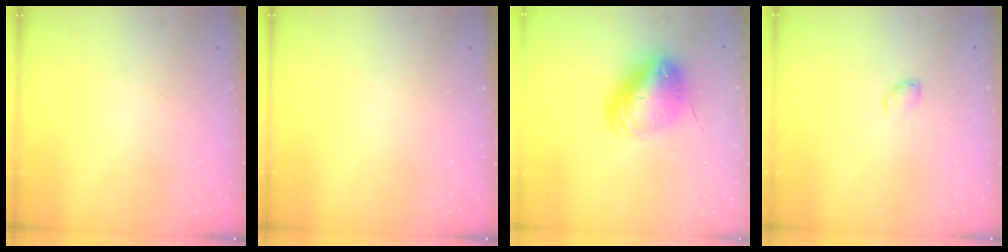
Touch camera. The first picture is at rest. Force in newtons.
{"total": 0.0}
{"total": 12.1, "press": 11.9, "slide": 2.3}
{"total": 2.8, "press": 2.8, "slide": 0.5}